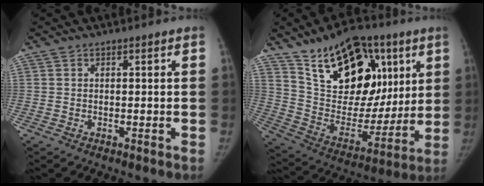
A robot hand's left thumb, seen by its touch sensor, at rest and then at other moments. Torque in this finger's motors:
{"motor_torque": [2.07, 2.10, 1.43, -1.35, 0.22]}